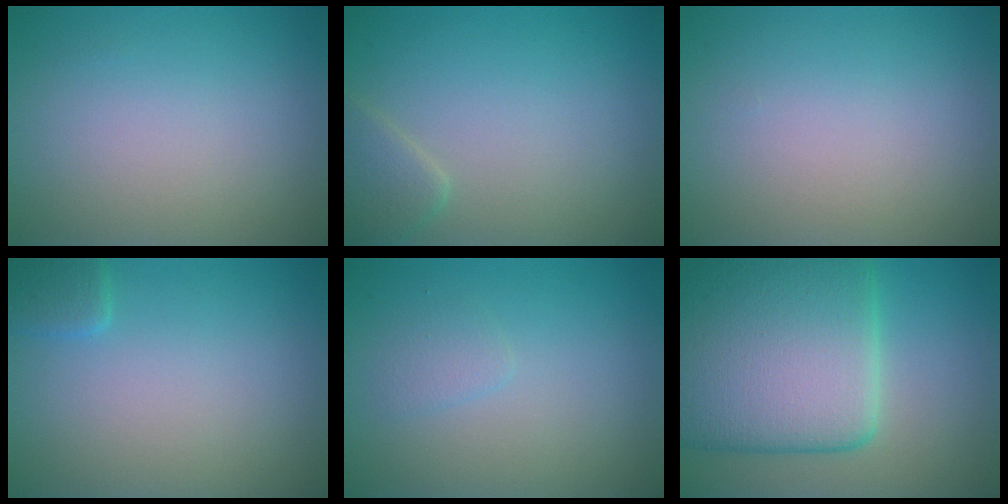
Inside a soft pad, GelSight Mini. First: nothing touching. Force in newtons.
{"total": 1.9, "press": 1.9, "slide": 0.1}
{"total": 0.0}
{"total": 1.5, "press": 1.5, "slide": 0.1}
{"total": 1.0, "press": 1.0, "slide": 0.0}
{"total": 12.9, "press": 12.9, "slide": 0.7}